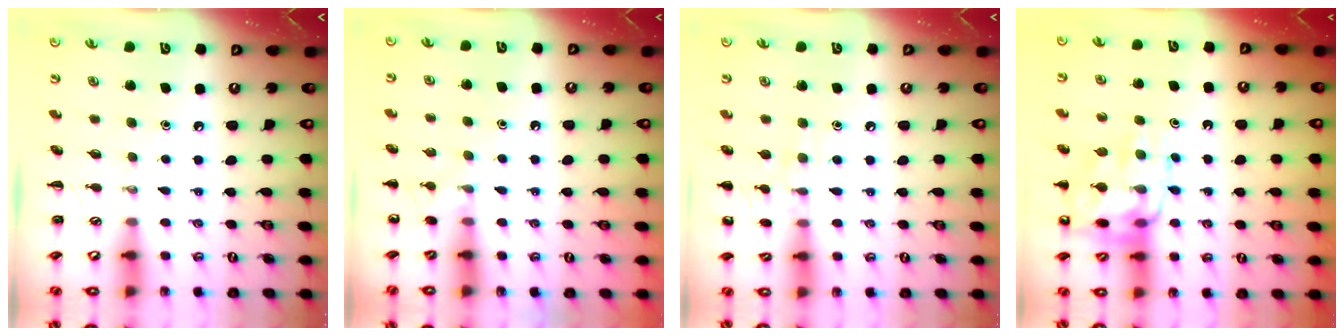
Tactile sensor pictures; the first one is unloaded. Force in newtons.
{"total": 5.9, "press": 5.6, "slide": 2.0}
{"total": 8.2, "press": 7.9, "slide": 2.1}
{"total": 15.3, "press": 15.2, "slide": 1.9}